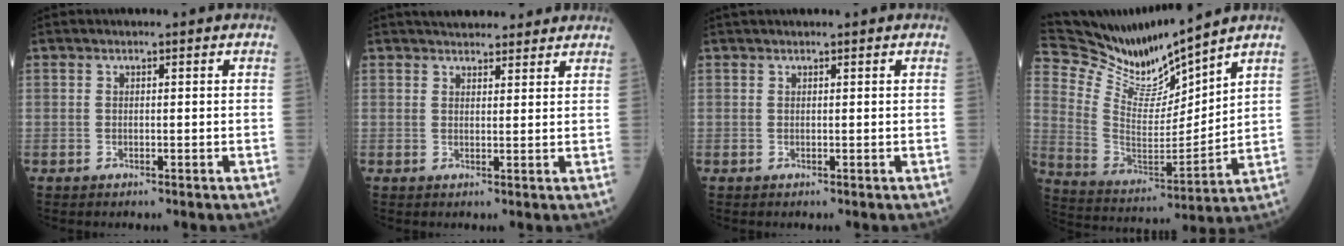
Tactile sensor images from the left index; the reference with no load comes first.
{"total": 8.7, "force": [7.7, 2.5, 3.1], "torque": [-0.037, 0.023, 0.099]}
{"total": 1.9, "force": [1.7, -0.2, 0.8], "torque": [-0.007, 0.026, 0.031]}
{"total": 13.0, "force": [12.7, -0.7, 2.9], "torque": [-0.077, -0.016, 0.260]}